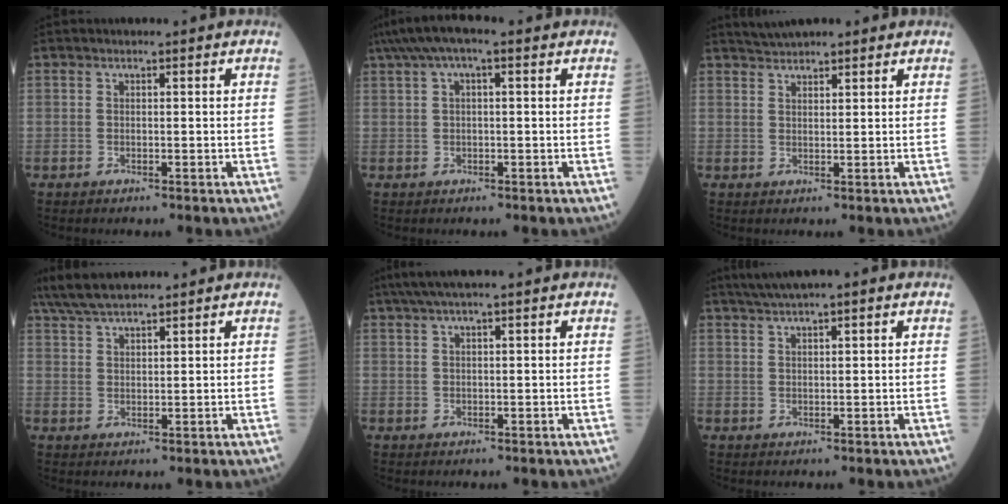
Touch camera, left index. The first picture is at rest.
{"total": 6.0, "force": [3.2, 1.4, 4.8], "torque": [-0.097, 0.042, 0.054]}
{"total": 3.7, "force": [3.4, 0.6, 1.3], "torque": [-0.030, 0.030, 0.062]}
{"total": 7.6, "force": [6.7, 1.0, 3.5], "torque": [-0.072, 0.029, 0.127]}
{"total": 4.9, "force": [3.8, -0.5, 3.1], "torque": [-0.057, 0.033, 0.070]}
{"total": 4.6, "force": [3.5, -0.2, 3.0], "torque": [-0.061, 0.027, 0.064]}